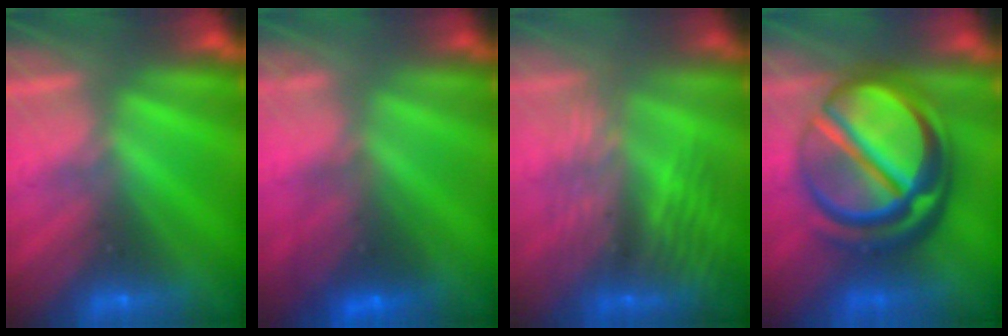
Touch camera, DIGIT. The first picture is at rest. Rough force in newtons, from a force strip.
{"total": 2.8}
{"total": 9.1}
{"total": 7.9}